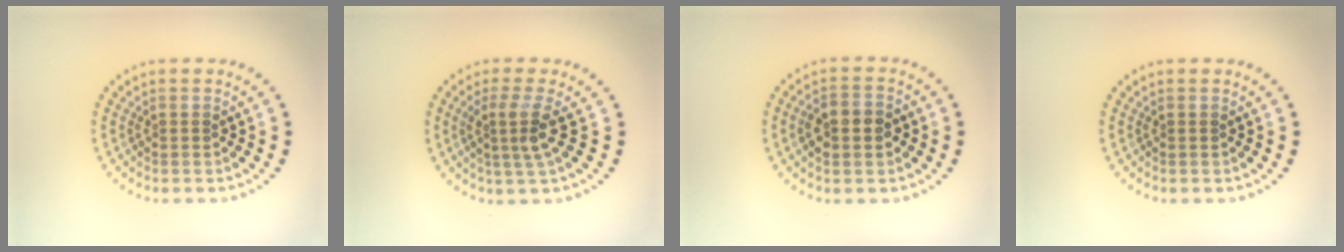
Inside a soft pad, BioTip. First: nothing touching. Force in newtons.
{"total": 2.7, "press": 2.0, "slide": 1.8}
{"total": 3.2, "press": 3.2, "slide": 0.5}
{"total": 0.0}